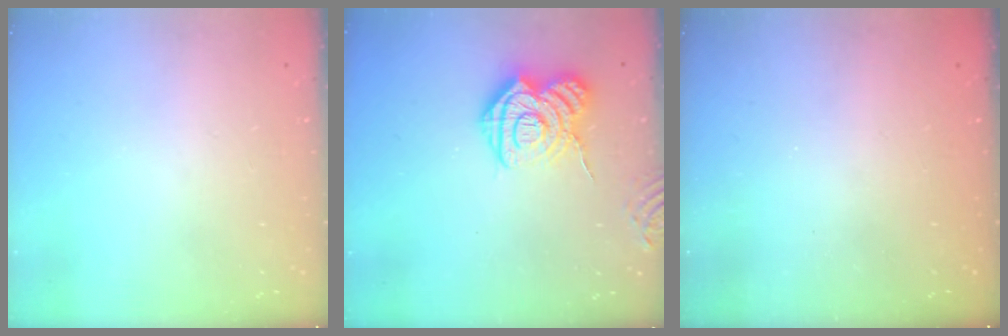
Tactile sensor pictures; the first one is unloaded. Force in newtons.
{"total": 14.2, "press": 14.2, "slide": 1.1}
{"total": 2.3, "press": 2.2, "slide": 0.8}